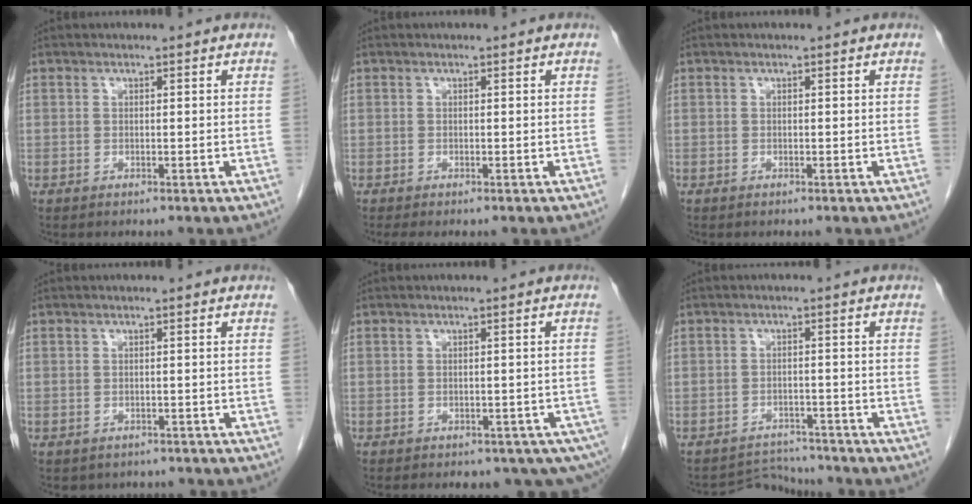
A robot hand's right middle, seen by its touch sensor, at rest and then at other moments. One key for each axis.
{"total": 0.8, "fx": -0.7, "fy": -0.1, "fz": 0.5, "tx": -0.007, "ty": -0.004, "tz": -0.009}
{"total": 0.0}
{"total": 3.1, "fx": -2.5, "fy": 1.7, "fz": 0.4, "tx": -0.008, "ty": 0.004, "tz": -0.029}
{"total": 10.0, "fx": -7.1, "fy": 4.5, "fz": 5.5, "tx": -0.079, "ty": -0.006, "tz": -0.076}
{"total": 4.0, "fx": -3.7, "fy": 0.2, "fz": -1.6, "tx": 0.028, "ty": 0.004, "tz": -0.054}